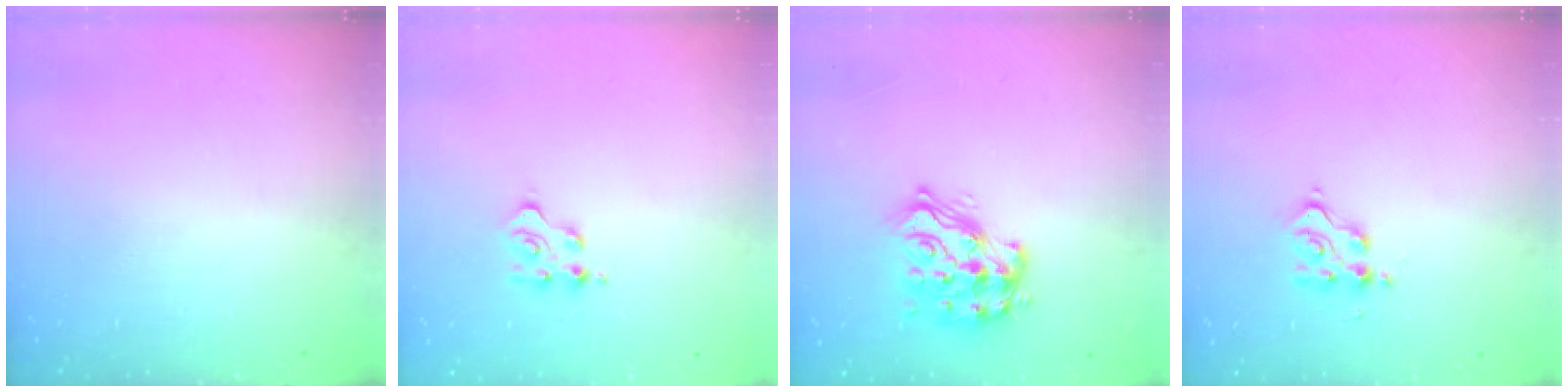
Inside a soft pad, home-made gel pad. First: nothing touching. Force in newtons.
{"total": 3.9, "press": 3.8, "slide": 0.5}
{"total": 14.8, "press": 14.8, "slide": 1.0}
{"total": 4.3, "press": 4.3, "slide": 0.1}